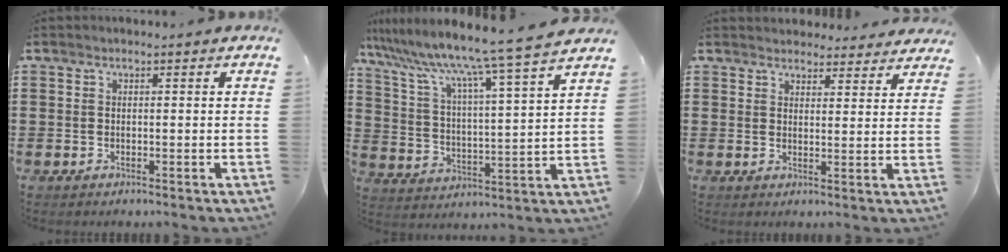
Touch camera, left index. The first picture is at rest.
{"total": 8.3, "force": [7.3, -1.4, 3.8], "torque": [-0.105, -0.063, 0.112]}
{"total": 3.7, "force": [3.6, 0.8, 0.2], "torque": [-0.006, -0.014, 0.066]}